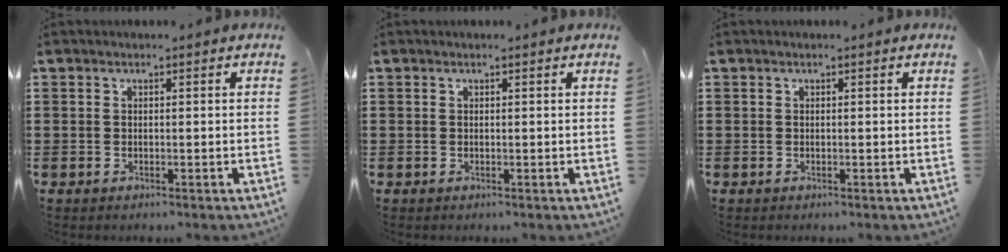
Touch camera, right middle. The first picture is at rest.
{"total": 0.0}
{"total": 0.0}